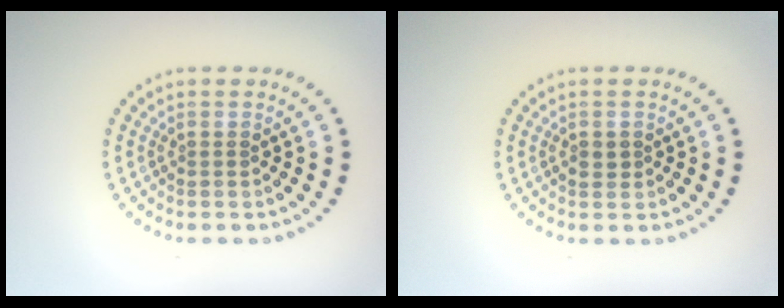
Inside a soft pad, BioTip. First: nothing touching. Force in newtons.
{"total": 1.2, "press": 1.2, "slide": 0.2}